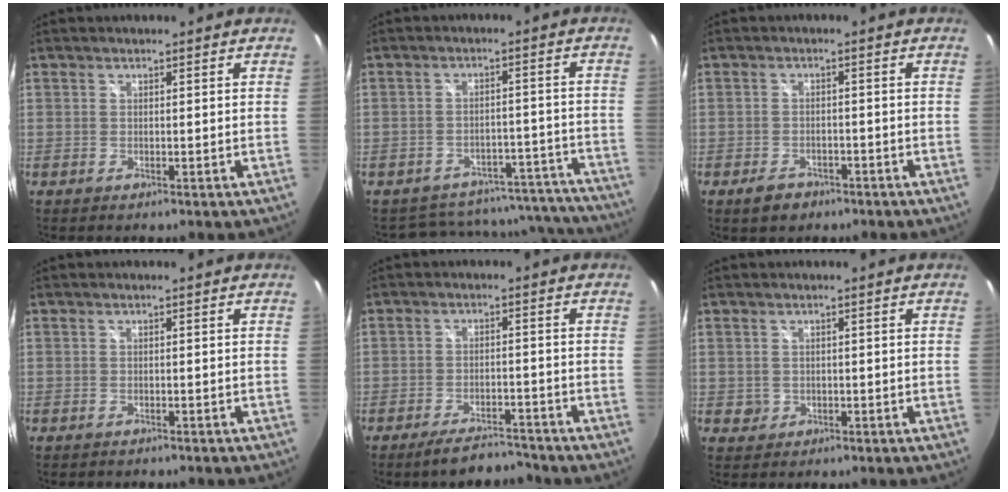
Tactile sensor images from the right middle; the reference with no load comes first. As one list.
[{"total": 18.9, "force": [-16.9, 7.4, 4.3], "torque": [-0.083, 0.045, -0.189]}, {"total": 3.8, "force": [-2.6, 2.4, 1.5], "torque": [-0.035, 0.004, -0.035]}, {"total": 1.2, "force": [-1.1, 0.5, 0.4], "torque": [-0.011, -0.004, -0.014]}, {"total": 6.3, "force": [-5.7, 1.5, 2.1], "torque": [-0.049, 0.007, -0.082]}, {"total": 1.7, "force": [-0.2, 1.7, 0.3], "torque": [-0.003, -0.001, -0.001]}]